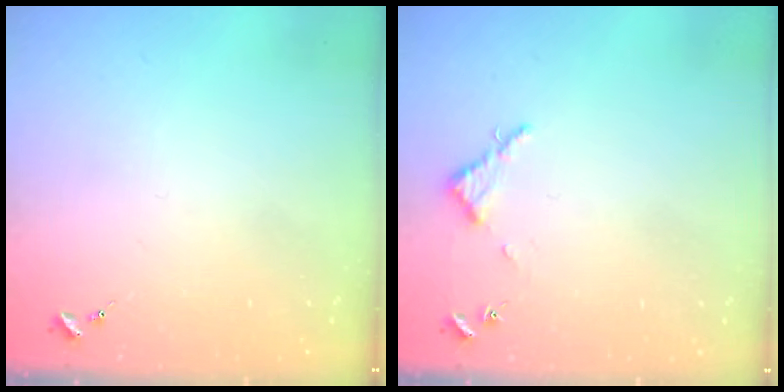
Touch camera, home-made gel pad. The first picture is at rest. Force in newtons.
{"total": 2.8, "press": 2.8, "slide": 0.3}